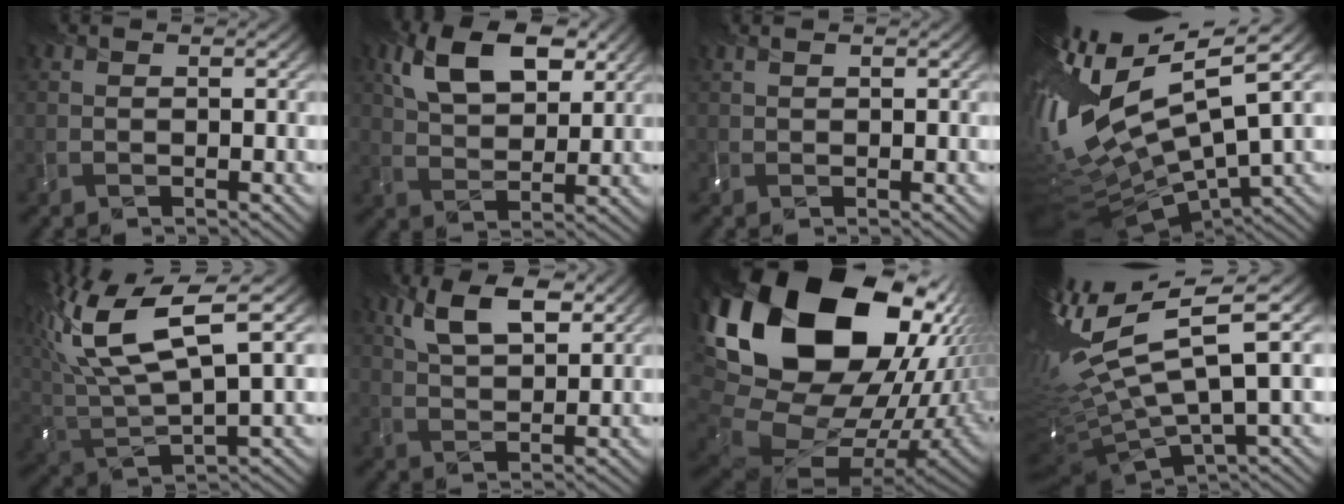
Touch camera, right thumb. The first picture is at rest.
{"total": 10.0, "force": [4.4, 5.4, 7.1], "torque": [-0.144, 0.006, 0.085]}
{"total": 1.0, "force": [0.8, 0.5, 0.4], "torque": [-0.011, 0.005, 0.016]}
{"total": 18.6, "force": [3.2, 6.4, 17.2], "torque": [-0.348, -0.015, 0.081]}
{"total": 14.3, "force": [6.0, 5.8, 11.6], "torque": [-0.271, 0.012, 0.122]}
{"total": 7.1, "force": [3.6, 3.2, 5.2], "torque": [-0.106, 0.003, 0.071]}
{"total": 23.2, "force": [6.9, 15.6, 15.7], "torque": [-0.337, -0.020, 0.158]}
{"total": 13.9, "force": [1.5, 4.1, 13.2], "torque": [-0.296, 0.001, 0.048]}